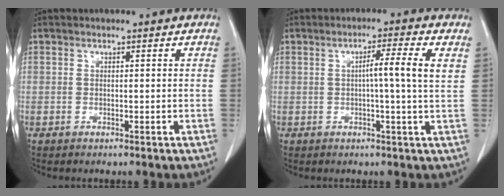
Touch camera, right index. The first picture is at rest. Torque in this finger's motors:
{"motor_torque": [0.41, 0.36, 0.13, 0.06]}